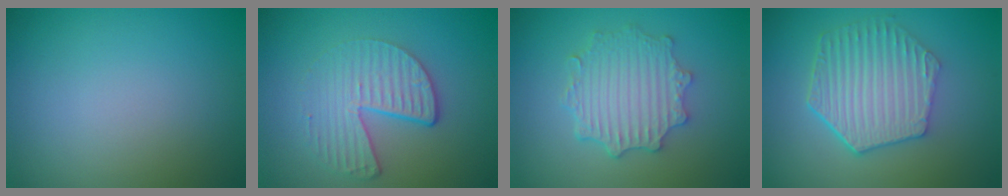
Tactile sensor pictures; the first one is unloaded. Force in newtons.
{"total": 4.5, "press": 3.0, "slide": 3.3}
{"total": 4.6, "press": 3.7, "slide": 2.7}
{"total": 6.2, "press": 4.6, "slide": 4.2}